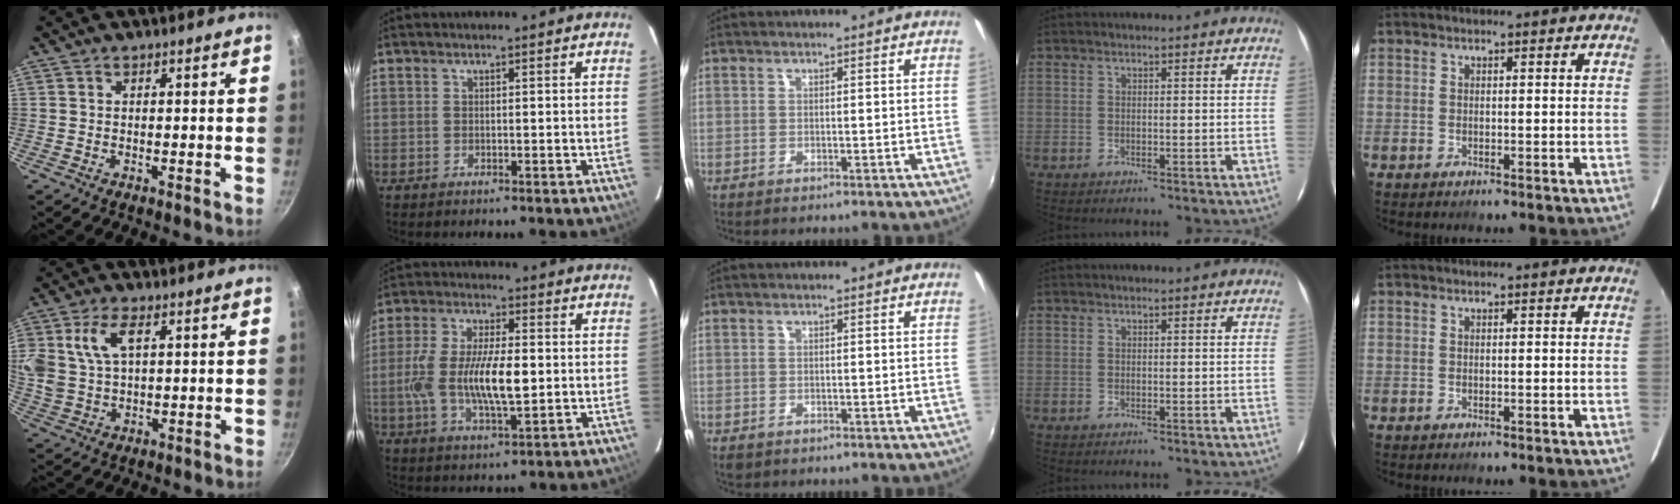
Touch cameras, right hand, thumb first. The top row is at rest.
{"thumb": {"total": 10.5, "force": [3.3, 6.3, 7.7], "torque": [-0.153, 0.006, 0.066]}, "index": {"total": 13.6, "force": [-1.0, 4.8, 12.7], "torque": [-0.252, -0.004, -0.018]}, "middle": {"total": 1.3, "force": [-0.8, 0.9, 0.5], "torque": [-0.013, -0.005, -0.012]}}